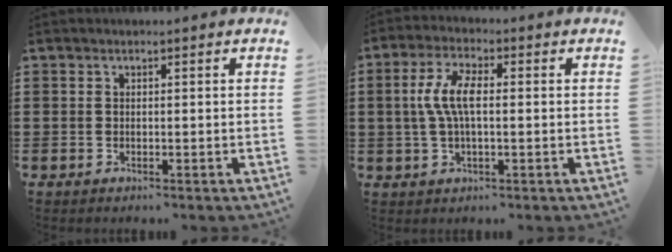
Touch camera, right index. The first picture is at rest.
{"total": 6.4, "force": [0.1, 2.4, 6.0], "torque": [-0.131, 0.002, -0.006]}